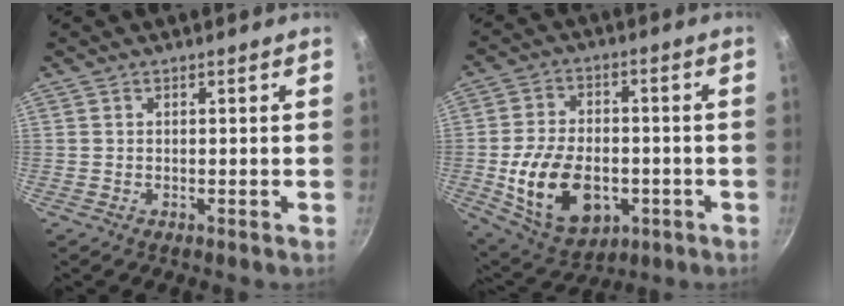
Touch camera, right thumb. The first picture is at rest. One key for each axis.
{"total": 17.3, "fx": -3.9, "fy": 11.2, "fz": 12.5, "tx": -0.208, "ty": 0.012, "tz": -0.050}